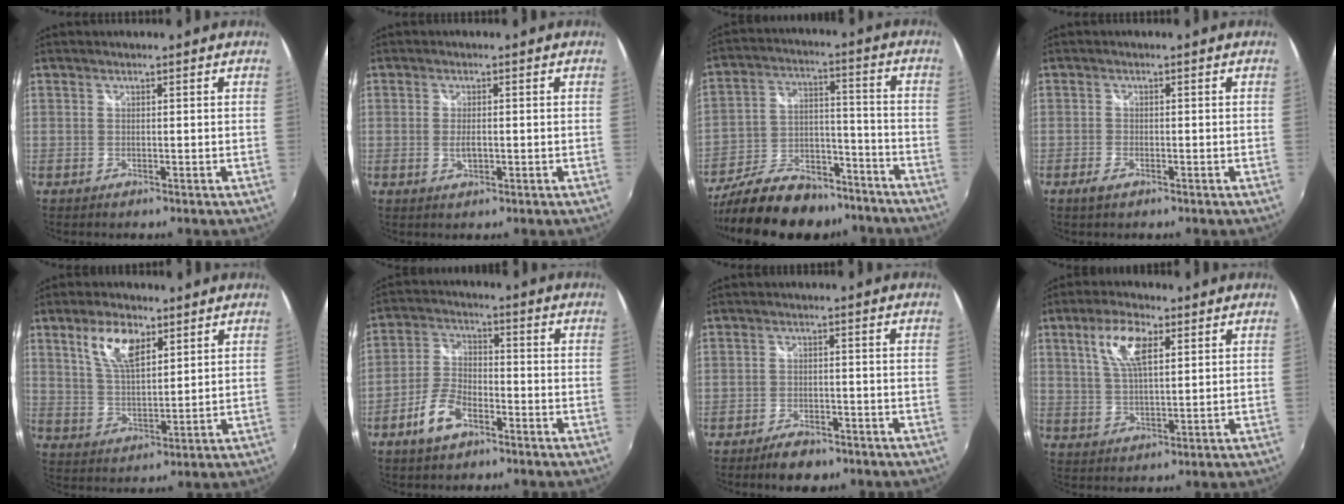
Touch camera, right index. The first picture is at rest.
{"total": 2.4, "force": [-0.4, 1.2, 2.0], "torque": [-0.037, -0.002, -0.006]}
{"total": 22.8, "force": [-18.0, 10.2, 9.7], "torque": [-0.202, 0.023, -0.261]}
{"total": 2.2, "force": [-1.4, 1.0, 1.3], "torque": [-0.031, -0.003, -0.026]}
{"total": 8.5, "force": [4.6, 3.7, 6.2], "torque": [-0.119, 0.009, 0.090]}
{"total": 8.0, "force": [-4.7, 3.9, 5.1], "torque": [-0.113, 0.007, -0.087]}
{"total": 5.9, "force": [-4.5, 2.6, 2.6], "torque": [-0.065, 0.005, -0.068]}
{"total": 8.2, "force": [3.4, 3.2, 6.7], "torque": [-0.131, 0.010, 0.065]}